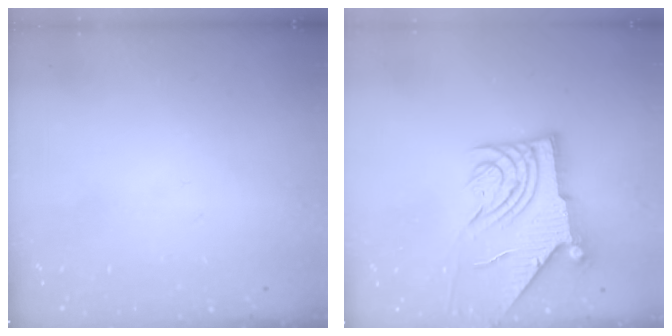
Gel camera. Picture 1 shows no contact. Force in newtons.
{"total": 10.2, "press": 10.1, "slide": 1.1}